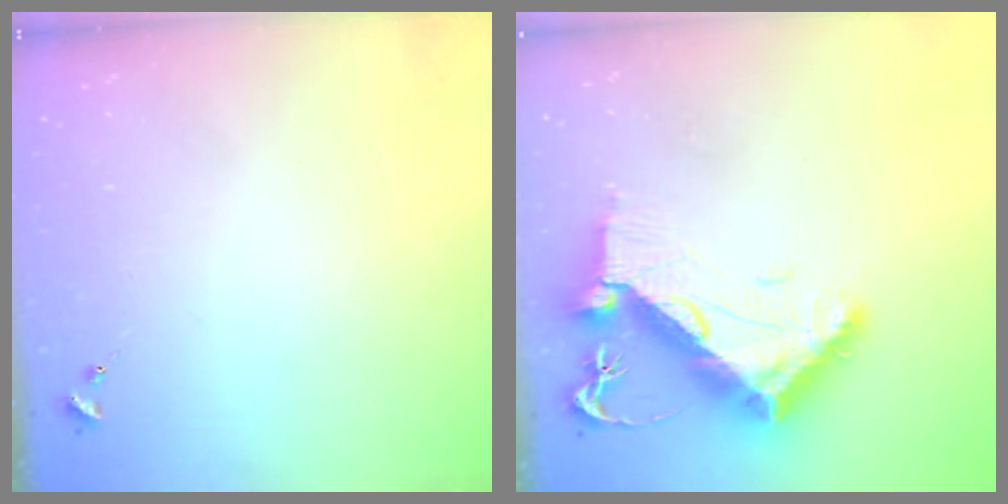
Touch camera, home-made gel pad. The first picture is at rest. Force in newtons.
{"total": 12.1, "press": 12.0, "slide": 1.7}